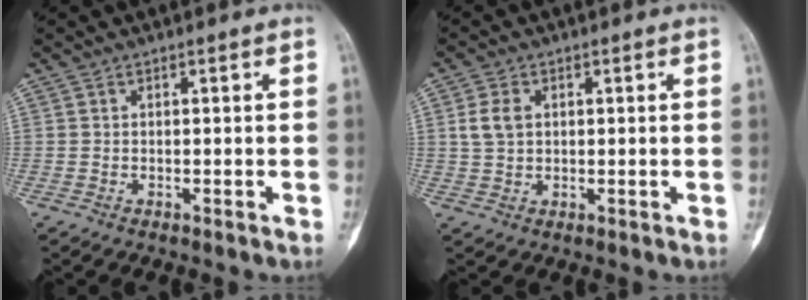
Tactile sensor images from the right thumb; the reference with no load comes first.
{"total": 4.1, "force": [0.9, 2.9, 2.7], "torque": [-0.052, 0.003, 0.020]}